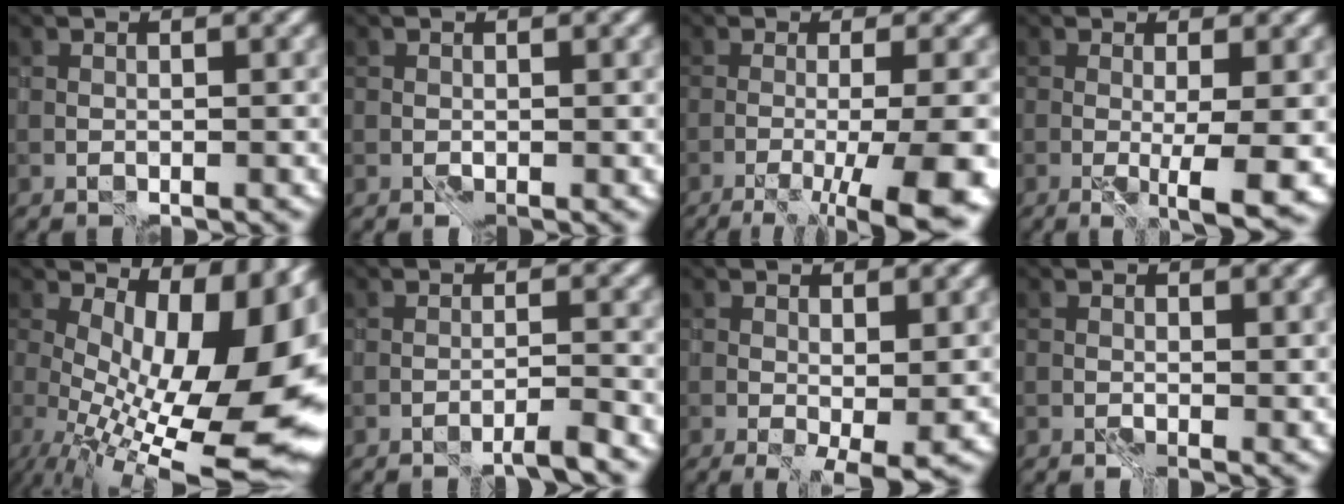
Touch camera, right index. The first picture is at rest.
{"total": 0.7, "force": [0.3, 0.6, 0.2], "torque": [-0.004, 0.001, 0.004]}
{"total": 9.5, "force": [-4.4, 1.6, 8.3], "torque": [-0.101, -0.012, -0.061]}
{"total": 4.2, "force": [-0.8, 0.1, 4.1], "torque": [-0.060, -0.015, -0.011]}
{"total": 15.4, "force": [0.0, 6.4, 14.0], "torque": [-0.169, -0.011, 0.025]}
{"total": 1.9, "force": [-1.6, -0.8, 0.8], "torque": [-0.004, 0.003, -0.035]}
{"total": 2.8, "force": [-0.3, 1.0, 2.6], "torque": [-0.041, -0.010, -0.001]}
{"total": 1.5, "force": [0.5, 0.9, 1.1], "torque": [-0.014, -0.004, 0.011]}